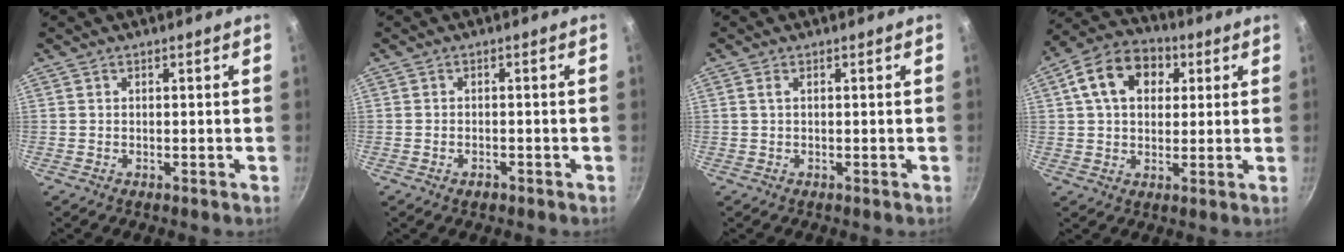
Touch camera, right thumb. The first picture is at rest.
{"total": 1.5, "force": [-1.0, 0.9, 0.8], "torque": [-0.016, 0.006, -0.015]}
{"total": 1.3, "force": [0.4, 0.4, 1.1], "torque": [-0.024, 0.002, 0.008]}
{"total": 12.8, "force": [3.8, 9.2, 8.1], "torque": [-0.115, 0.017, 0.046]}